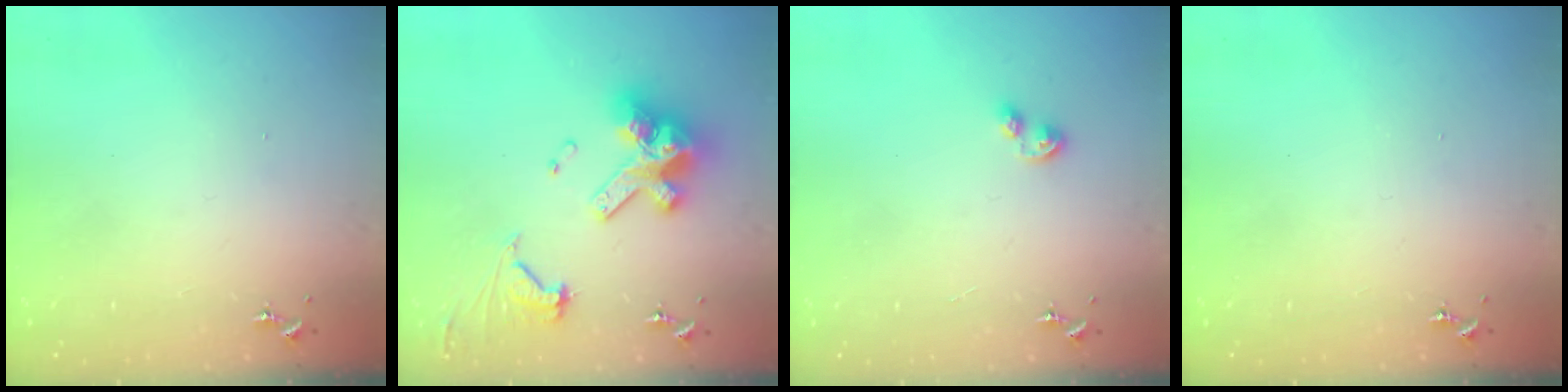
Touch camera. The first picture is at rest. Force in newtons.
{"total": 18.7, "press": 18.5, "slide": 2.2}
{"total": 3.7, "press": 3.7, "slide": 0.4}
{"total": 0.0}